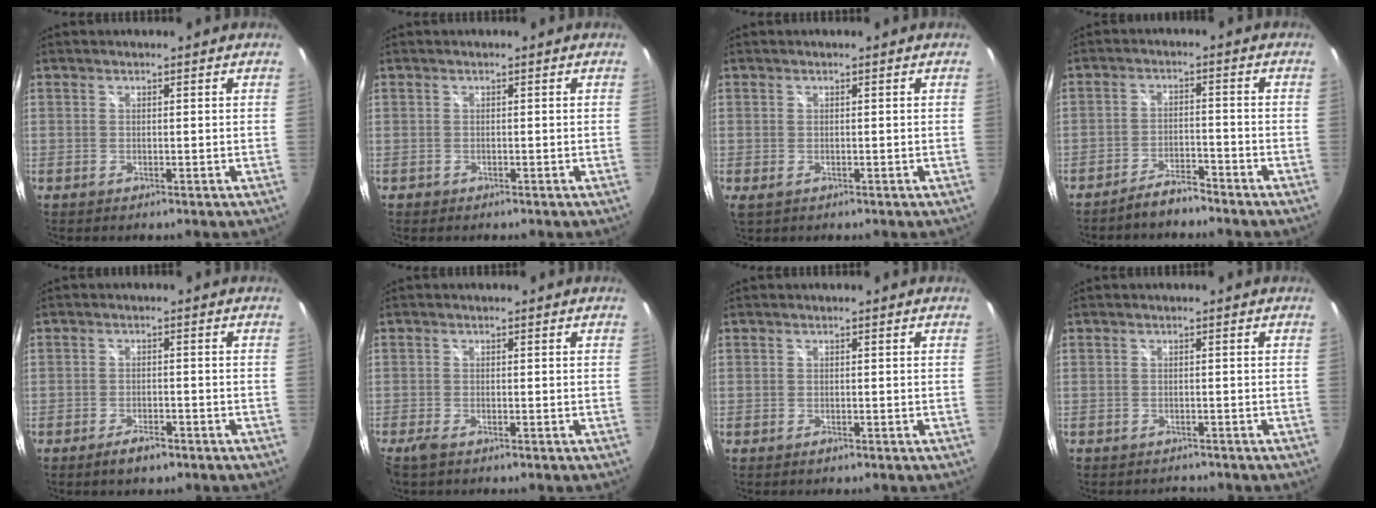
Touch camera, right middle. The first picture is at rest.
{"total": 0.7, "force": [-0.4, 0.5, -0.1], "torque": [-0.001, -0.001, -0.008]}
{"total": 1.3, "force": [-0.4, 0.9, 0.8], "torque": [-0.017, -0.005, -0.005]}
{"total": 4.6, "force": [-4.3, 0.6, 1.4], "torque": [-0.046, 0.004, -0.072]}
{"total": 3.7, "force": [-2.7, 1.3, 2.1], "torque": [-0.049, -0.004, -0.045]}
{"total": 2.3, "force": [-1.8, 0.7, 1.3], "torque": [-0.031, -0.008, -0.035]}
{"total": 0.7, "force": [-0.6, 0.3, 0.3], "torque": [-0.005, -0.003, -0.011]}
{"total": 1.9, "force": [-1.7, 0.8, 0.0], "torque": [-0.003, 0.001, -0.025]}